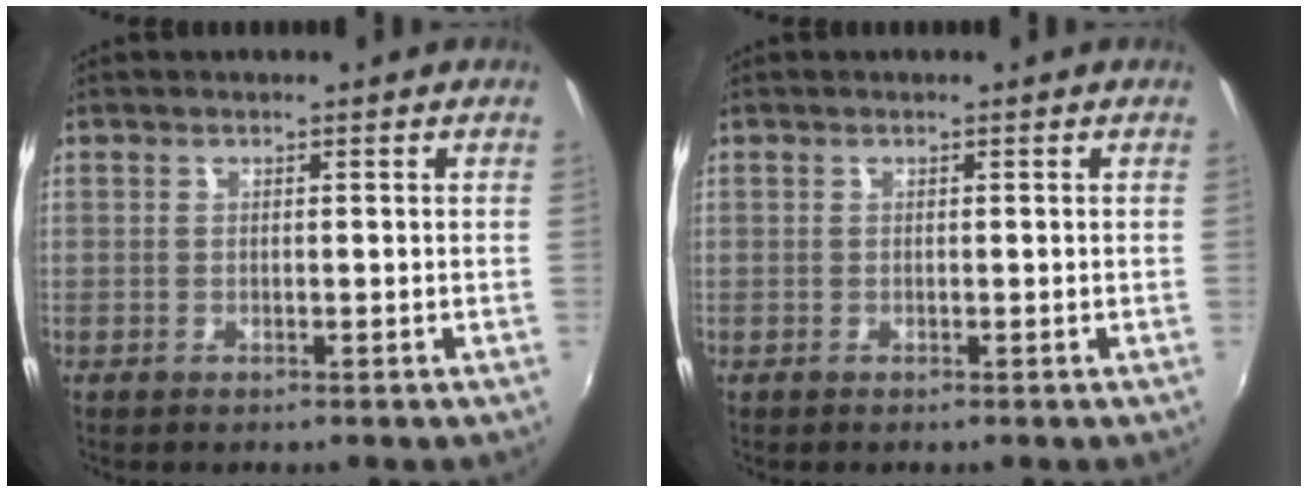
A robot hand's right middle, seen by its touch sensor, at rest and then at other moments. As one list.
[{"total": 0.0}]